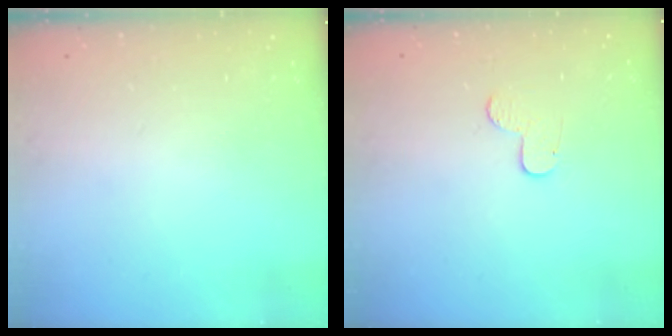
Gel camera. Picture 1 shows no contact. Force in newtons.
{"total": 3.7, "press": 3.7, "slide": 0.4}